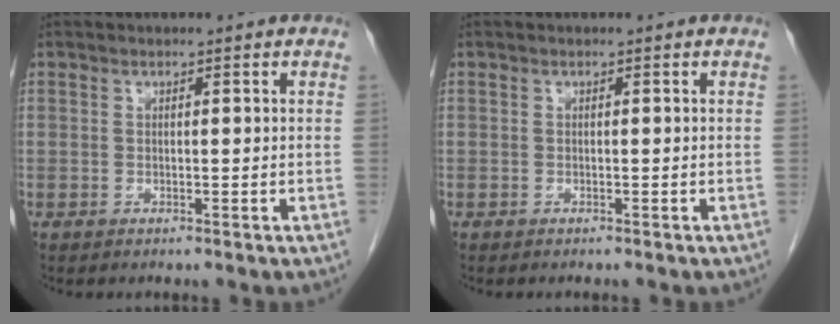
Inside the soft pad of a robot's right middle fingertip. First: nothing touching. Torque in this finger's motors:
{"motor_torque": [-0.03, -0.04, -0.03, -0.01]}